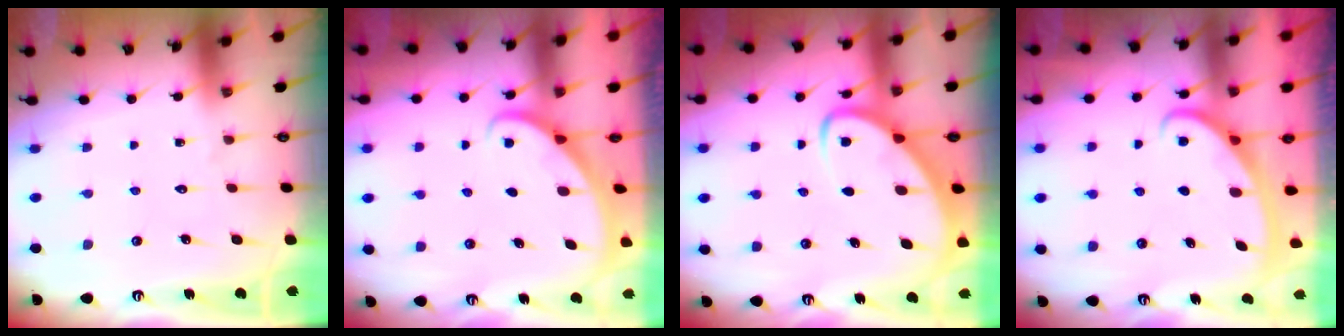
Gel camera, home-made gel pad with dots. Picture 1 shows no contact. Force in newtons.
{"total": 2.1, "press": 2.1, "slide": 0.1}
{"total": 4.3, "press": 4.2, "slide": 0.3}
{"total": 2.8, "press": 2.8, "slide": 0.4}